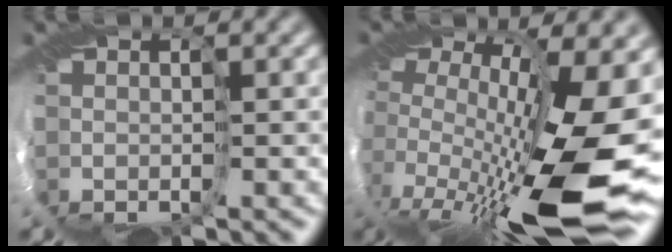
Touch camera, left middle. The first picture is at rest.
{"total": 16.3, "force": [-3.3, 6.1, 14.8], "torque": [-0.273, -0.031, -0.057]}